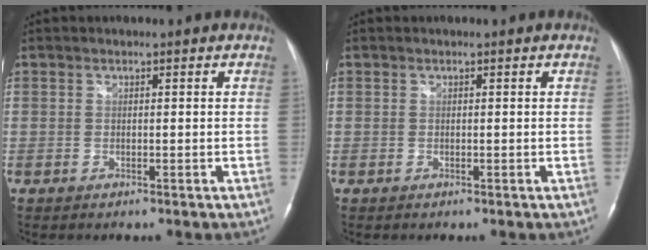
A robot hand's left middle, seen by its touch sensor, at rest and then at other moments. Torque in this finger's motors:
{"motor_torque": [-0.03, 0.01, 0.01, 0.01]}